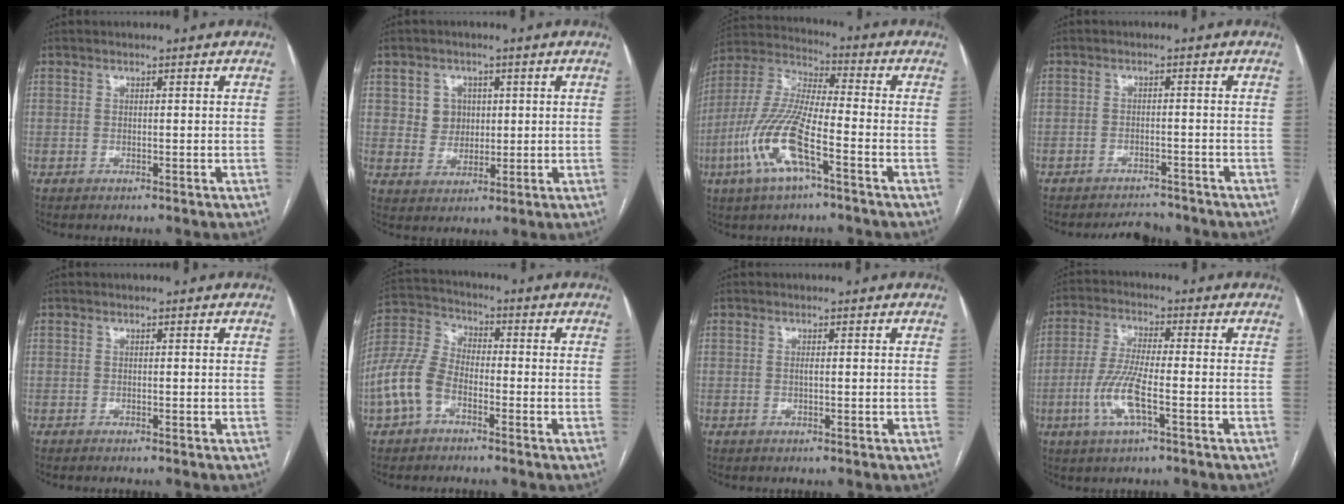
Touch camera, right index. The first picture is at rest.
{"total": 4.6, "force": [1.2, 4.3, 1.1], "torque": [-0.018, 0.011, 0.024]}
{"total": 14.0, "force": [-5.6, 3.0, 12.5], "torque": [-0.275, -0.005, -0.109]}
{"total": 5.0, "force": [-4.8, 1.5, 0.5], "torque": [-0.005, -0.002, -0.069]}
{"total": 1.2, "force": [-1.1, 0.0, 0.5], "torque": [-0.007, -0.001, -0.013]}
{"total": 8.5, "force": [-3.7, 5.0, 5.8], "torque": [-0.153, 0.018, -0.083]}
{"total": 0.5, "force": [0.0, 0.0, 0.5], "torque": [-0.011, 0.000, -0.001]}
{"total": 8.2, "force": [-2.8, 1.1, 7.6], "torque": [-0.161, -0.004, -0.057]}